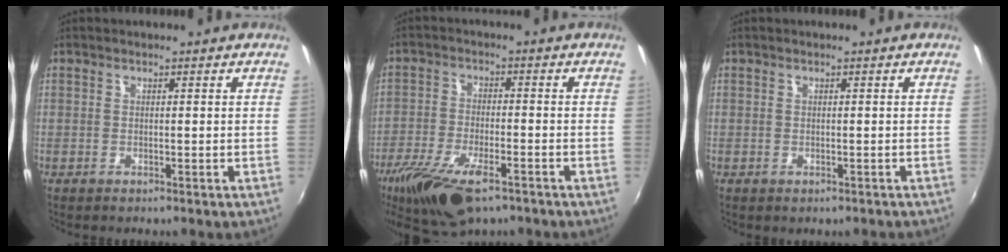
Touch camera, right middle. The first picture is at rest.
{"total": 14.3, "force": [-9.2, 5.3, 9.6], "torque": [-0.212, -0.043, -0.167]}
{"total": 0.8, "force": [-0.6, 0.3, 0.5], "torque": [-0.008, 0.000, -0.005]}